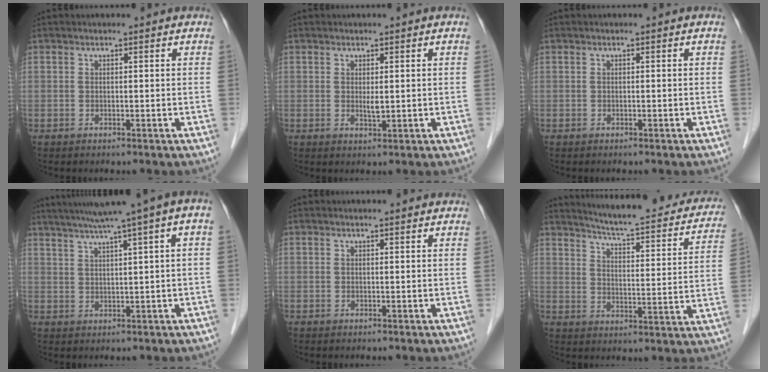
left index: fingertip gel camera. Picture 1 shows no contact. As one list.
[{"total": 1.3, "force": [0.1, 0.4, 1.3], "torque": [-0.026, -0.007, 0.005]}, {"total": 0.0}, {"total": 10.9, "force": [6.2, -0.5, 8.9], "torque": [-0.139, 0.039, 0.088]}, {"total": 0.8, "force": [0.8, 0.2, 0.3], "torque": [-0.007, 0.014, 0.011]}, {"total": 21.7, "force": [19.4, 3.6, 8.9], "torque": [-0.113, -0.040, 0.231]}]